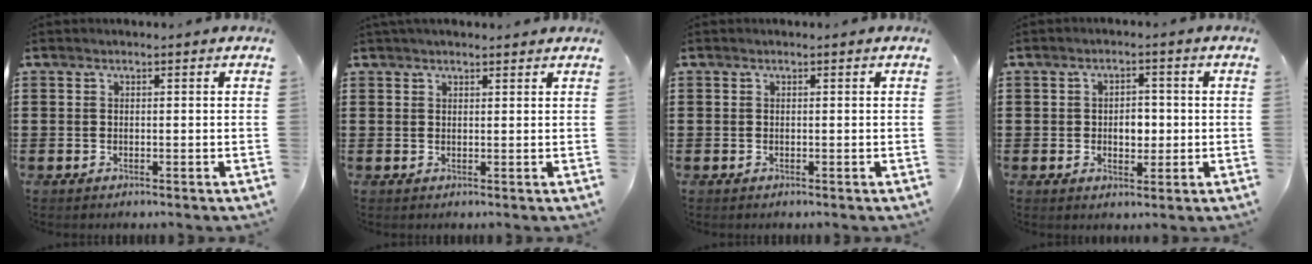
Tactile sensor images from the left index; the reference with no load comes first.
{"total": 1.4, "force": [1.3, 0.3, 0.4], "torque": [-0.009, 0.002, 0.025]}
{"total": 0.0}
{"total": 3.5, "force": [-0.3, 2.2, 2.7], "torque": [-0.041, 0.000, -0.013]}